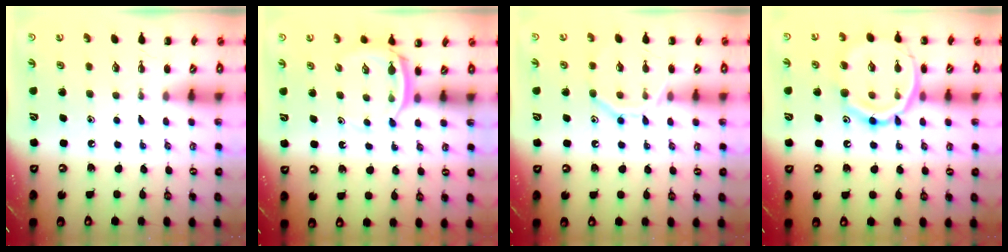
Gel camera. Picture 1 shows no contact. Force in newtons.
{"total": 4.0, "press": 3.8, "slide": 1.3}
{"total": 10.6, "press": 10.5, "slide": 1.5}
{"total": 16.1, "press": 16.0, "slide": 1.8}